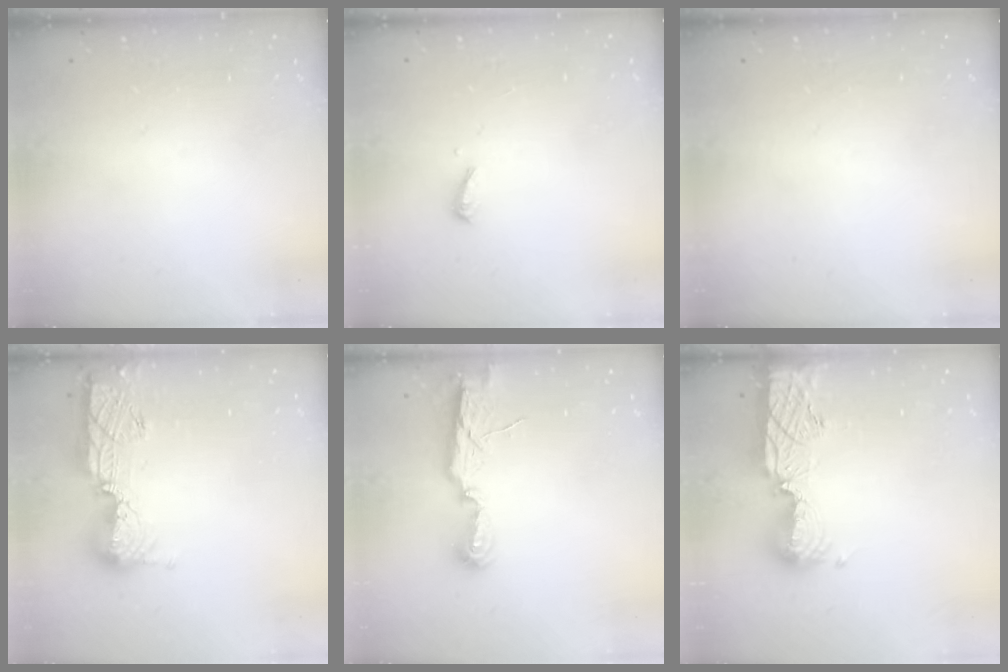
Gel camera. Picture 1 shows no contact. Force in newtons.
{"total": 7.1, "press": 7.0, "slide": 0.8}
{"total": 0.0}
{"total": 13.9, "press": 13.8, "slide": 1.0}
{"total": 7.0, "press": 7.0, "slide": 0.5}
{"total": 13.4, "press": 13.3, "slide": 1.0}